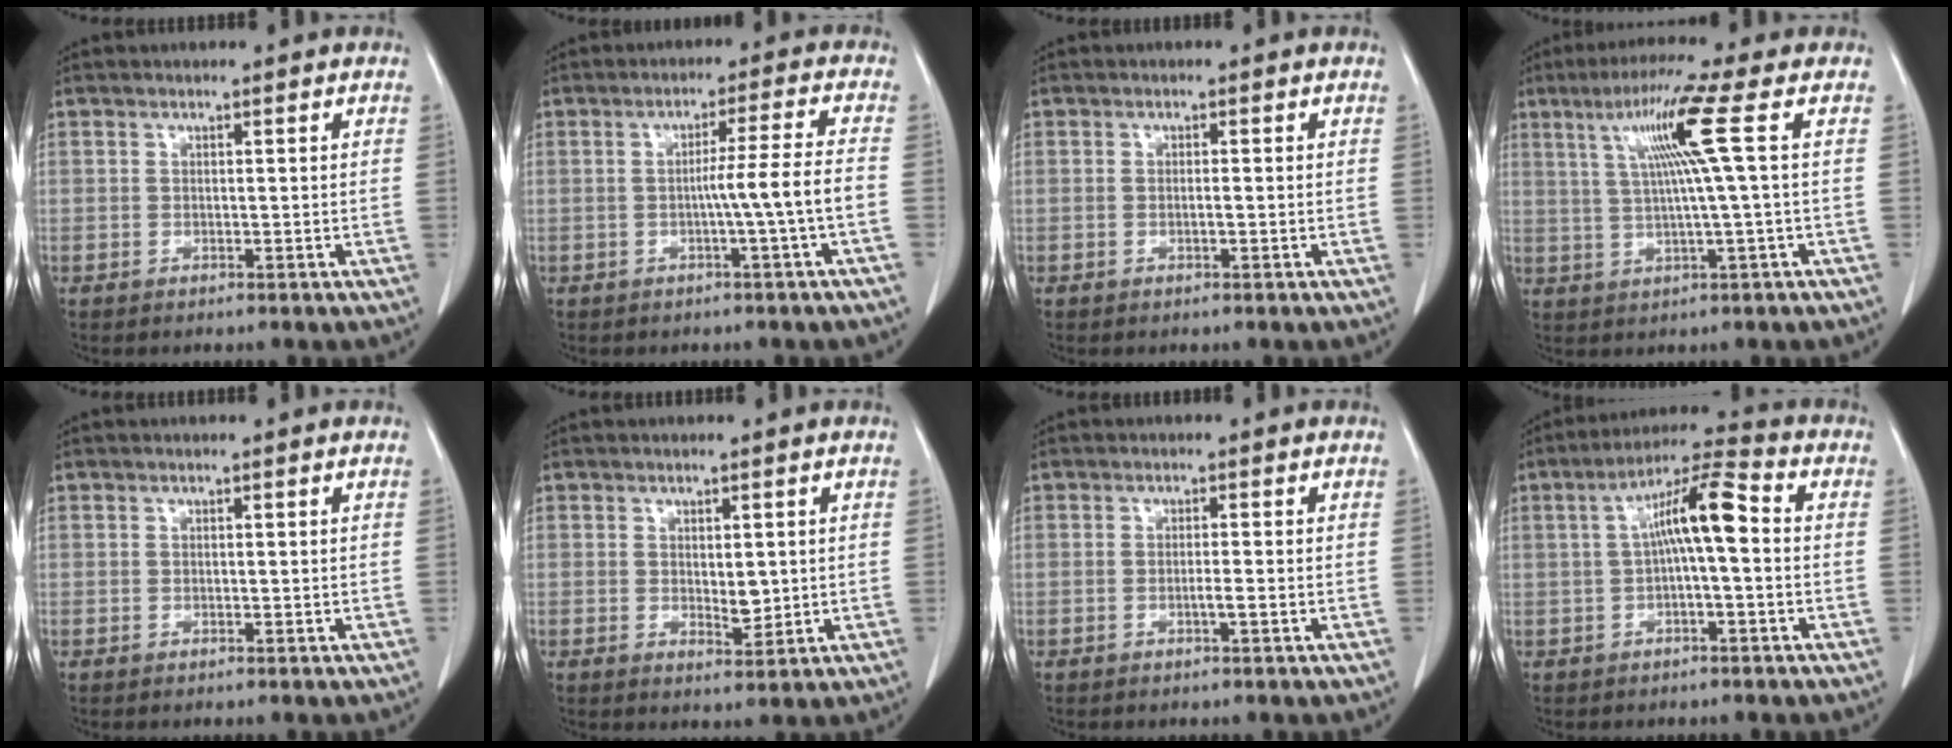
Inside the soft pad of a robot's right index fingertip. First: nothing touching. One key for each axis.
{"total": 4.3, "fx": -1.1, "fy": -1.2, "fz": 3.9, "tx": -0.062, "ty": 0.001, "tz": -0.018}
{"total": 0.8, "fx": -0.1, "fy": 0.1, "fz": 0.8, "tx": -0.016, "ty": 0.000, "tz": -0.001}
{"total": 9.0, "fx": 2.7, "fy": -2.0, "fz": 8.4, "tx": -0.152, "ty": 0.015, "tz": 0.054}
{"total": 0.0}
{"total": 2.9, "fx": 0.3, "fy": 1.3, "fz": 2.5, "tx": -0.040, "ty": -0.008, "tz": 0.010}
{"total": 1.4, "fx": -0.5, "fy": -0.1, "fz": 1.3, "tx": -0.025, "ty": -0.002, "tz": -0.008}
{"total": 8.7, "fx": 0.4, "fy": 1.2, "fz": 8.6, "tx": -0.153, "ty": 0.030, "tz": 0.003}